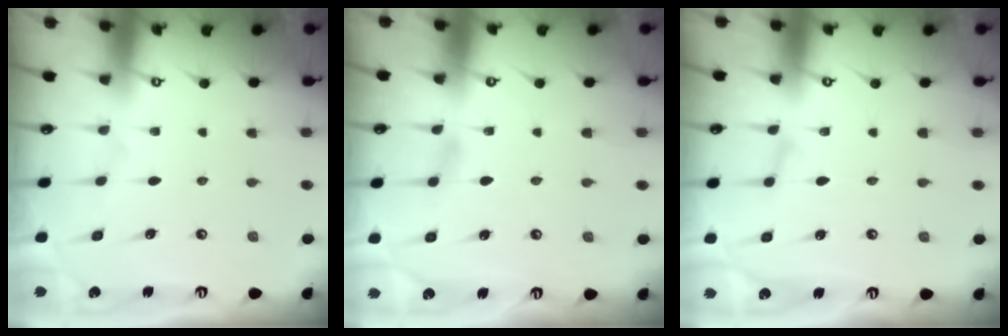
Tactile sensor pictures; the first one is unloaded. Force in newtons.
{"total": 2.9, "press": 2.9, "slide": 0.4}
{"total": 2.2, "press": 2.1, "slide": 0.3}